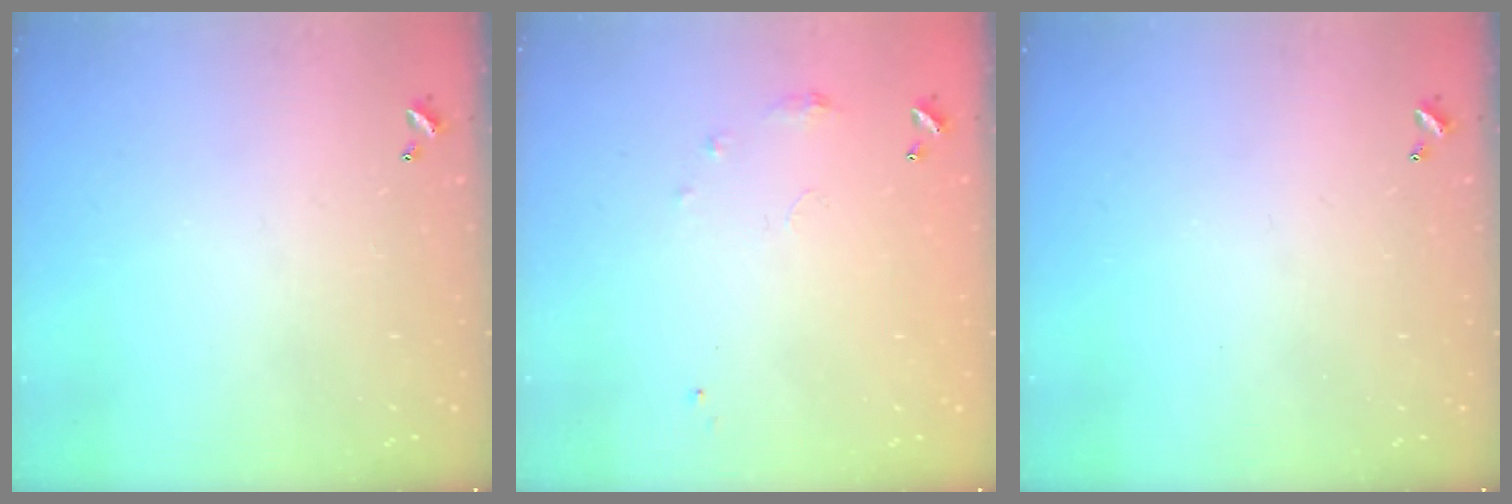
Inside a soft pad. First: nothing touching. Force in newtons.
{"total": 6.0, "press": 5.9, "slide": 0.8}
{"total": 0.0}